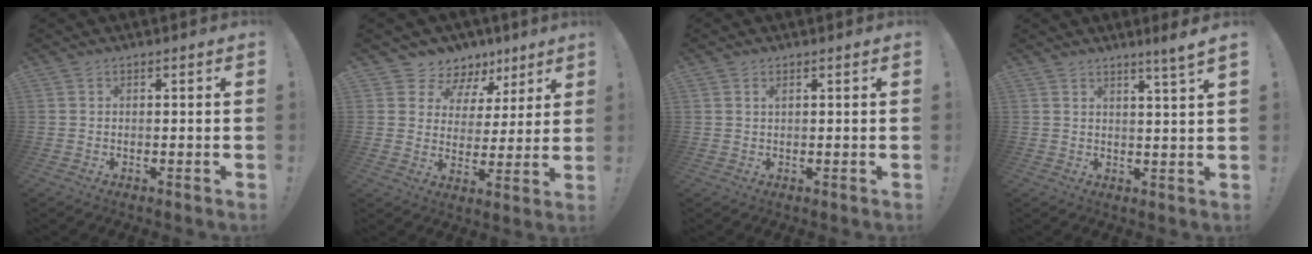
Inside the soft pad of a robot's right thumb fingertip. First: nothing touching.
{"total": 7.8, "force": [5.2, 5.6, 1.3], "torque": [-0.027, -0.042, 0.103]}
{"total": 0.8, "force": [0.6, 0.2, 0.4], "torque": [-0.003, -0.002, 0.010]}
{"total": 4.3, "force": [2.9, -1.4, 2.9], "torque": [-0.034, -0.028, 0.041]}